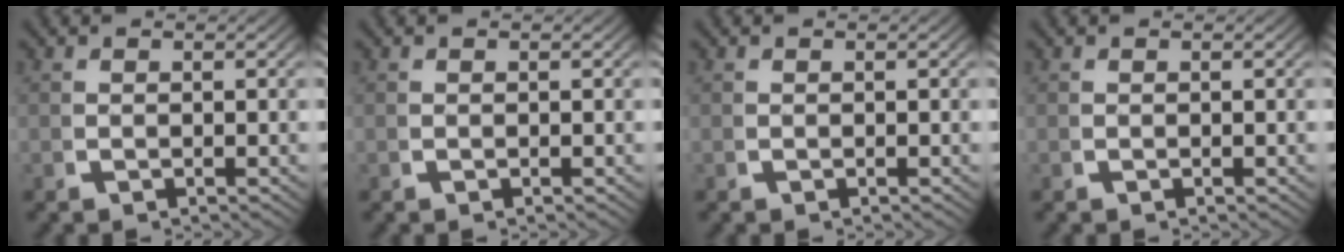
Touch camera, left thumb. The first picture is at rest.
{"total": 0.0}
{"total": 0.0}
{"total": 0.0}